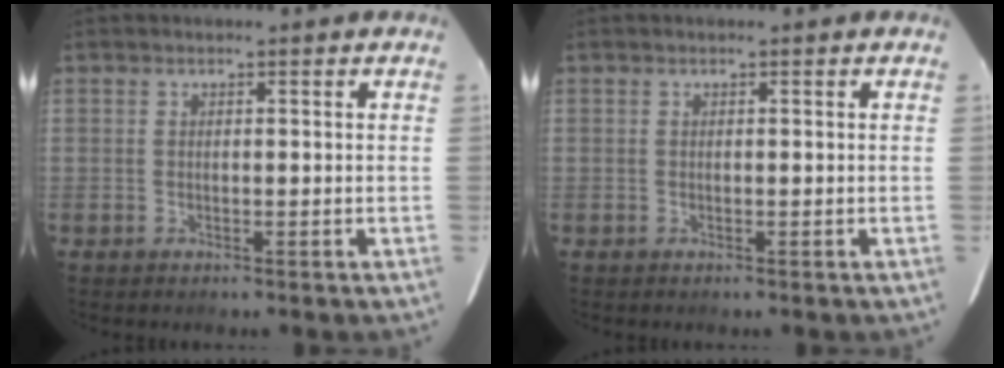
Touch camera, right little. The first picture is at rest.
{"total": 0.0}